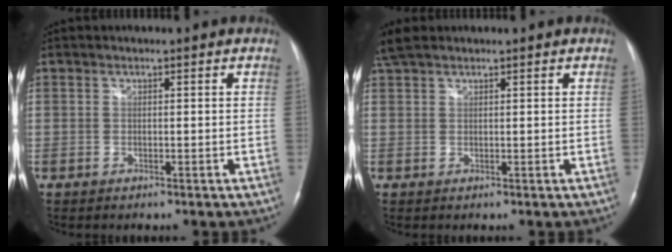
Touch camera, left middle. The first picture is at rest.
{"total": 3.4, "force": [2.8, 1.0, 1.6], "torque": [-0.041, 0.022, 0.059]}